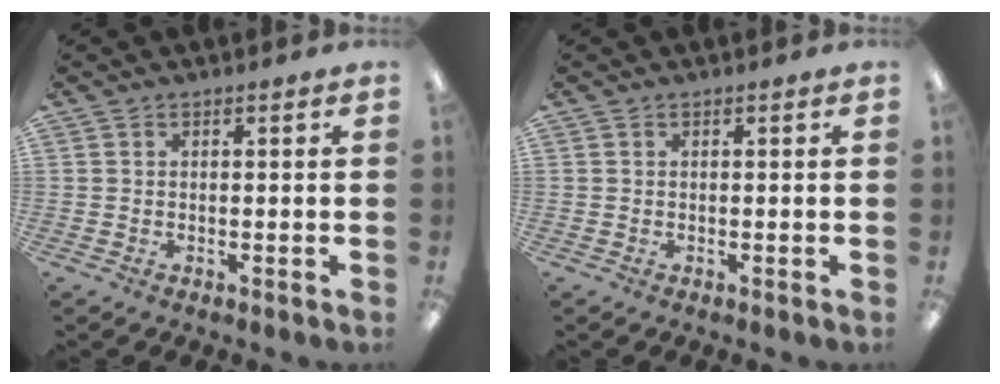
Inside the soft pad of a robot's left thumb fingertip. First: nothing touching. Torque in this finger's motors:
{"motor_torque": [0.00, 0.00, -0.02, 0.02, 0.00]}